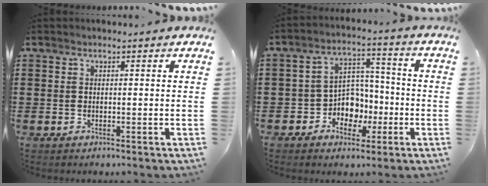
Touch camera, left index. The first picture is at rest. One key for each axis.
{"total": 6.9, "fx": -2.0, "fy": 6.1, "fz": 2.5, "tx": -0.052, "ty": 0.012, "tz": -0.032}